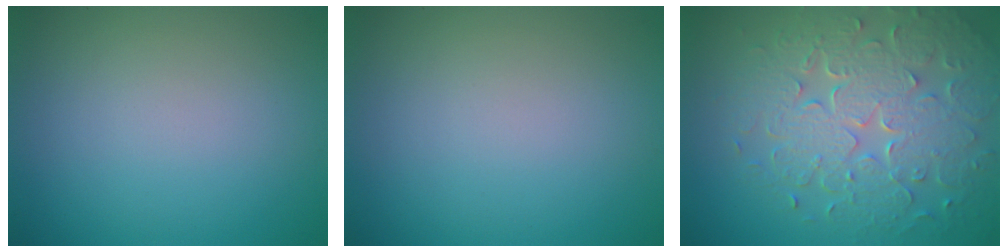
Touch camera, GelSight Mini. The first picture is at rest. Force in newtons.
{"total": 0.0}
{"total": 8.1, "press": 5.8, "slide": 5.6}